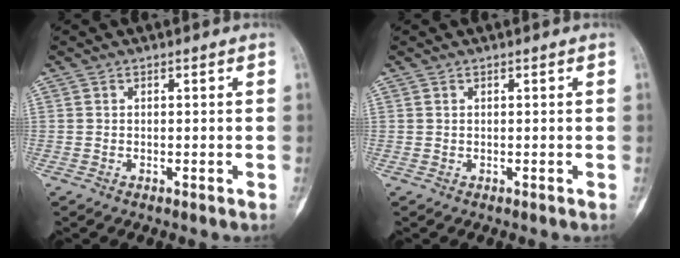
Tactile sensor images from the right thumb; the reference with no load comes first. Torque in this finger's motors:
{"motor_torque": [0.01, 0.01, 0.01, -0.01, 0.00]}